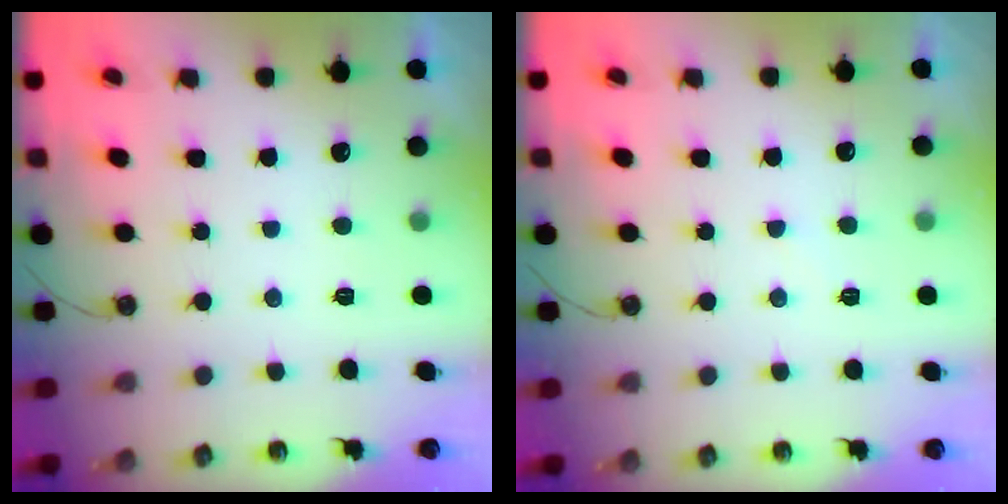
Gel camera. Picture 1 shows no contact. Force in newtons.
{"total": 4.7, "press": 4.6, "slide": 0.7}